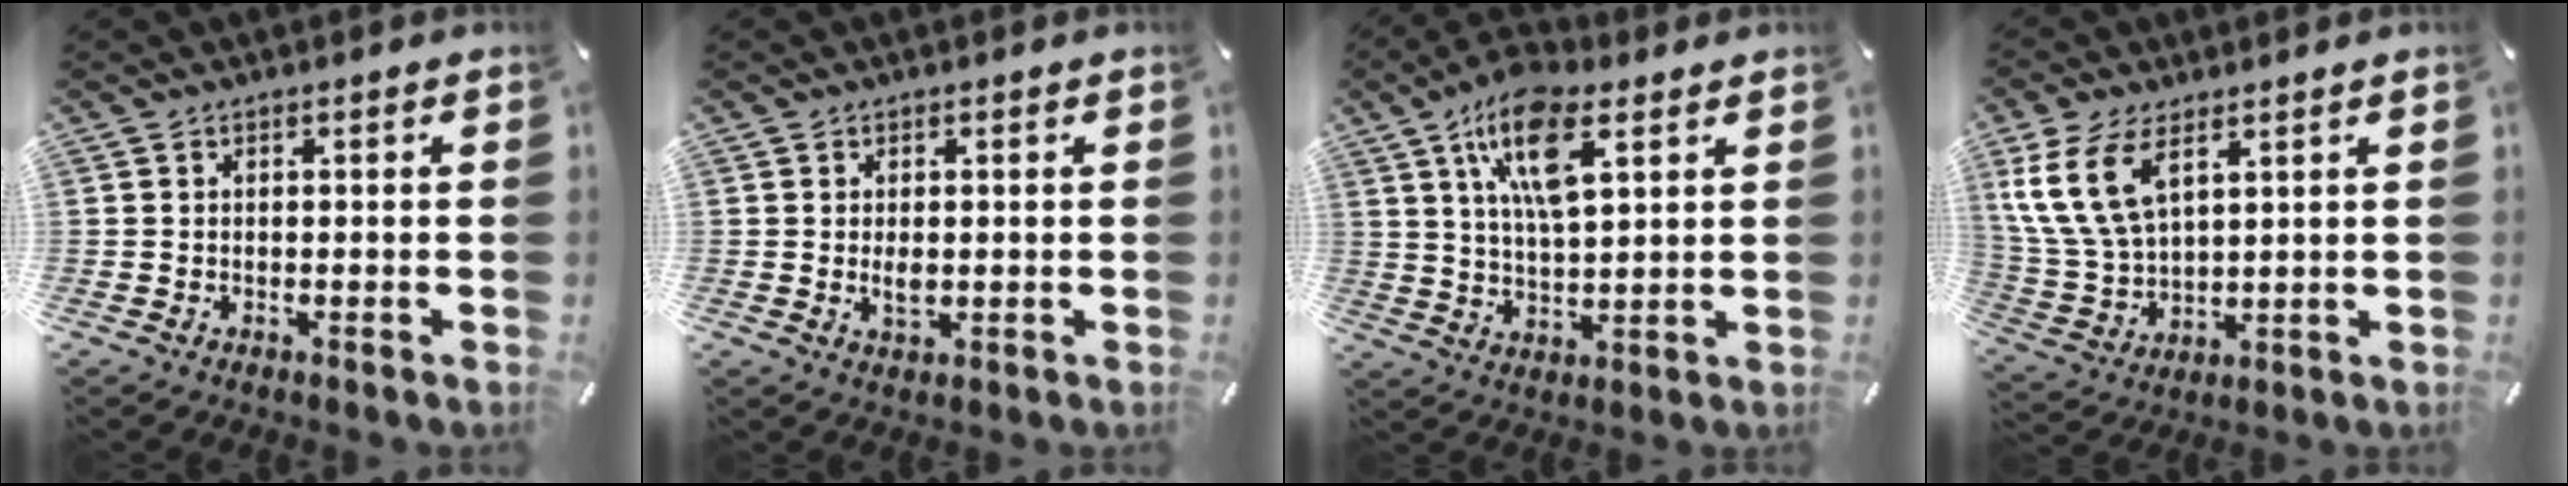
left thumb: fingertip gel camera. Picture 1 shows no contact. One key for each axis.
{"total": 2.6, "fx": 0.1, "fy": 1.6, "fz": 2.1, "tx": -0.035, "ty": -0.002, "tz": 0.000}
{"total": 13.7, "fx": 7.3, "fy": 5.6, "fz": 10.2, "tx": -0.196, "ty": -0.015, "tz": 0.125}
{"total": 12.4, "fx": 6.3, "fy": 6.9, "fz": 8.1, "tx": -0.211, "ty": -0.016, "tz": 0.113}